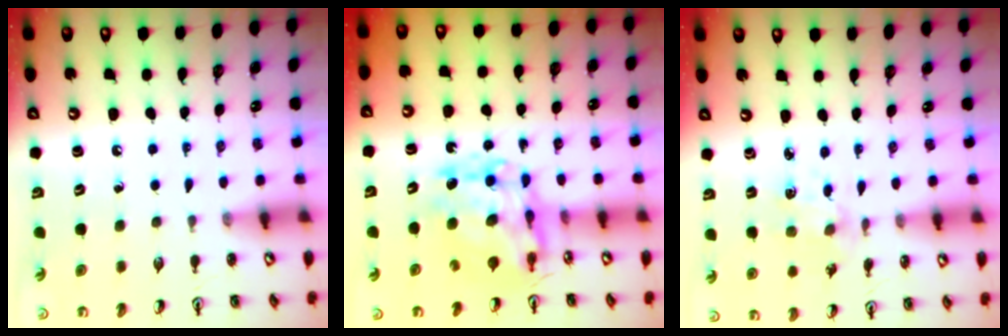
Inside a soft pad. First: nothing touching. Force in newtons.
{"total": 11.6, "press": 11.5, "slide": 0.9}
{"total": 1.9, "press": 1.8, "slide": 0.3}